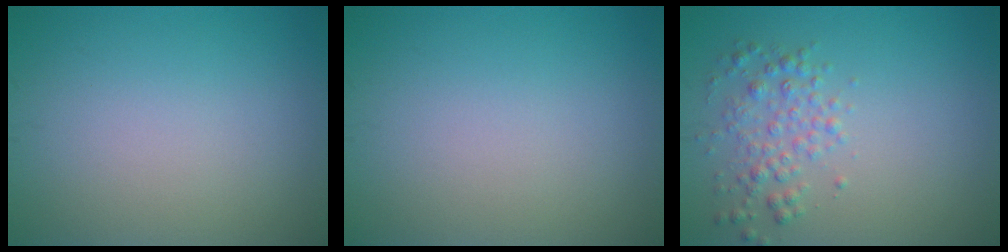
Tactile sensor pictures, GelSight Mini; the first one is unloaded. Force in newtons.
{"total": 0.0}
{"total": 2.5, "press": 2.5, "slide": 0.1}